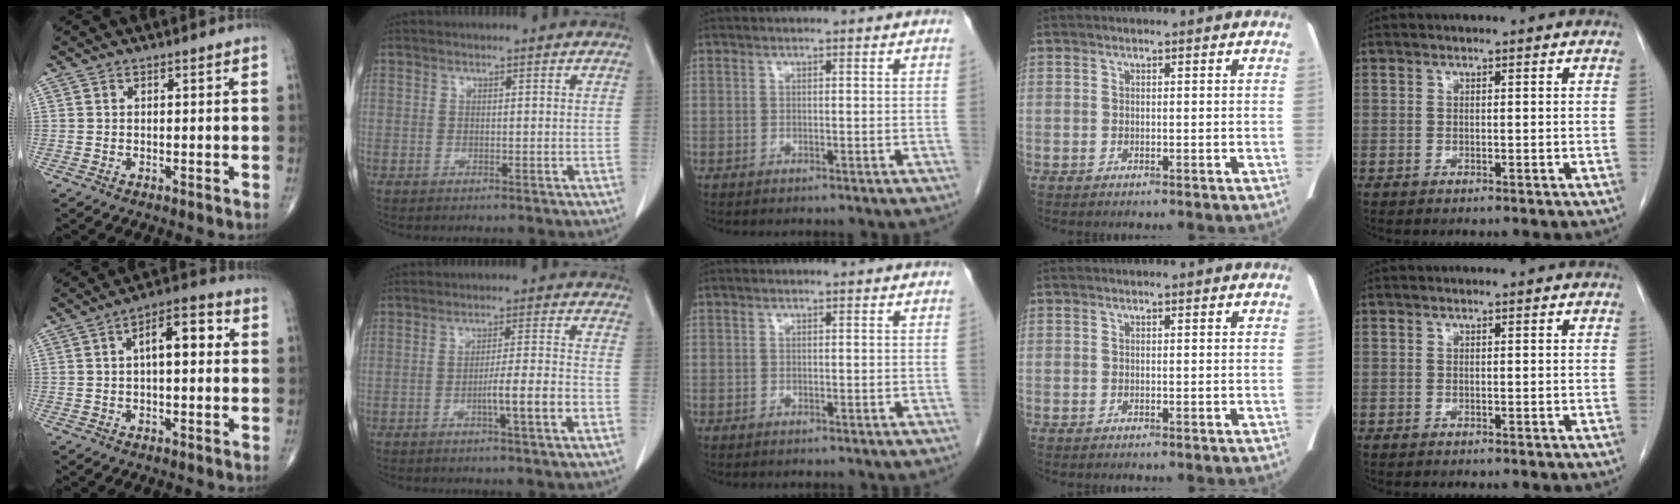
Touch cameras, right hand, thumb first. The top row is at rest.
{"thumb": {"total": 8.8, "force": [1.3, 3.9, 7.8], "torque": [-0.103, 0.029, 0.010]}, "index": {"total": 6.5, "force": [-2.7, -0.2, 5.9], "torque": [-0.091, 0.002, -0.044]}}